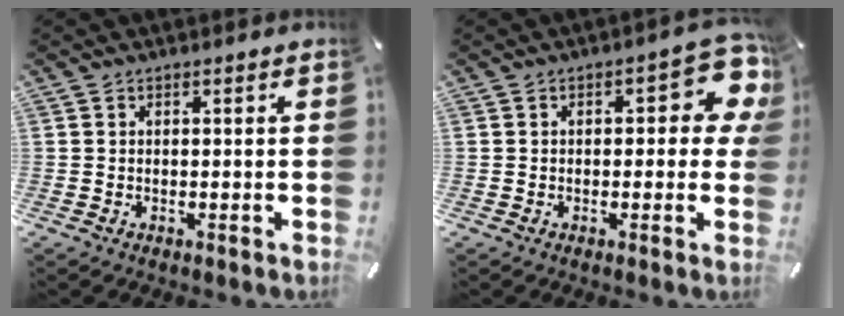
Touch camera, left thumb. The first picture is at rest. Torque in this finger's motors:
{"motor_torque": [0.36, -0.11, 0.34, 0.06, -0.01]}